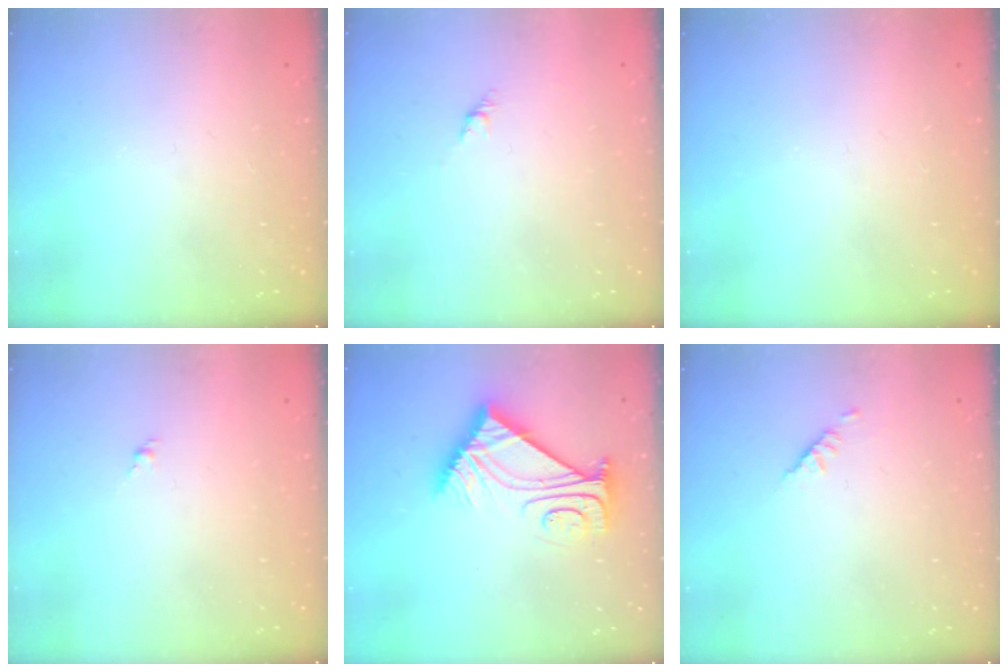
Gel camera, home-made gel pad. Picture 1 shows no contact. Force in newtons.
{"total": 2.7, "press": 2.6, "slide": 0.7}
{"total": 0.0}
{"total": 1.4, "press": 1.2, "slide": 0.6}
{"total": 10.5, "press": 10.5, "slide": 0.8}
{"total": 1.9, "press": 1.8, "slide": 0.5}